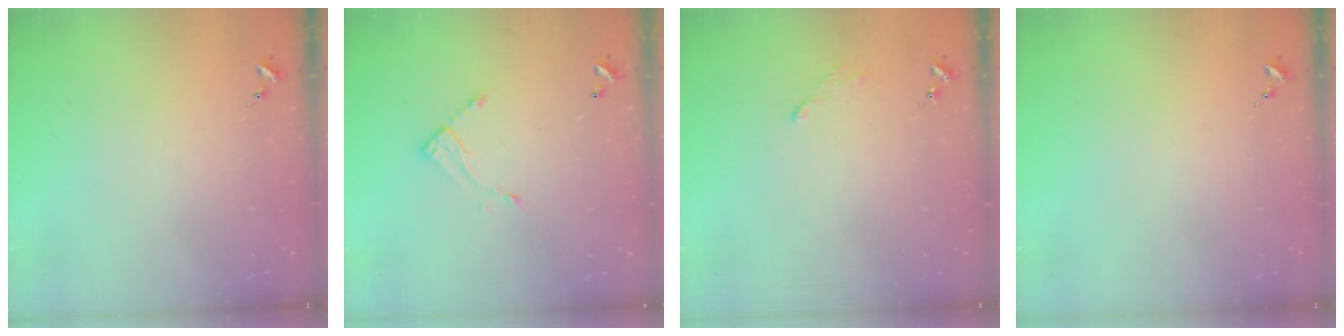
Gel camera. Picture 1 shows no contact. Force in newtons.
{"total": 7.1, "press": 7.1, "slide": 0.5}
{"total": 2.9, "press": 2.9, "slide": 0.4}
{"total": 0.0}